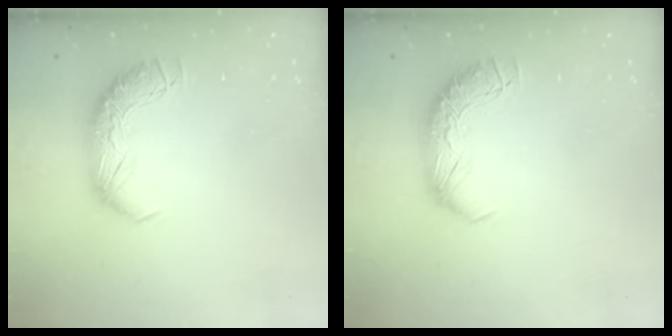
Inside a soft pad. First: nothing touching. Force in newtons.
{"total": 0.0}